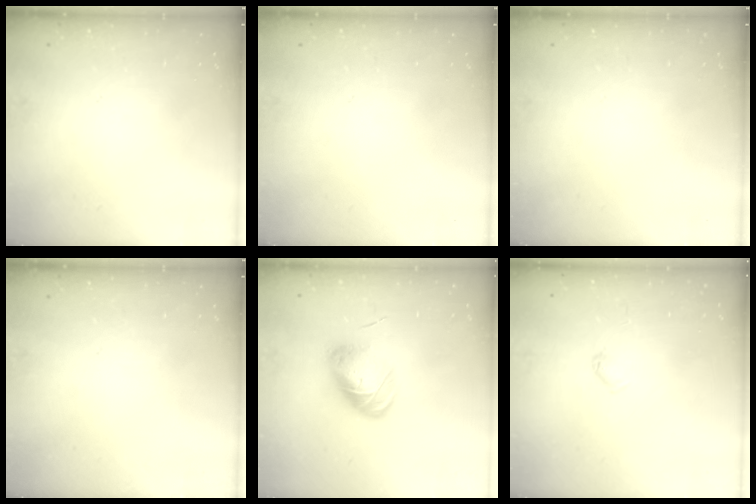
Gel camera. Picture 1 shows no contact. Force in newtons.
{"total": 0.0}
{"total": 0.0}
{"total": 0.0}
{"total": 9.7, "press": 9.7, "slide": 0.1}
{"total": 3.5, "press": 3.5, "slide": 0.5}